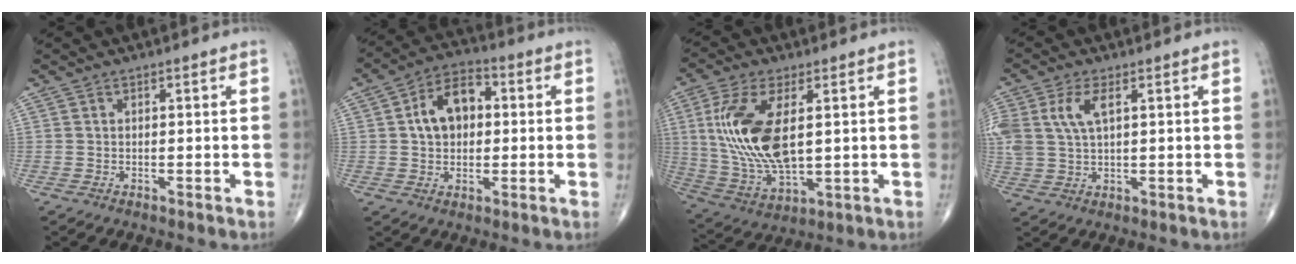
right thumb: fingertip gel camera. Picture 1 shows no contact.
{"total": 9.9, "force": [1.3, 6.7, 7.1], "torque": [-0.103, 0.020, 0.015]}
{"total": 16.5, "force": [2.7, 7.6, 14.4], "torque": [-0.303, -0.013, 0.063]}
{"total": 8.1, "force": [2.7, 4.0, 6.5], "torque": [-0.156, 0.004, 0.057]}